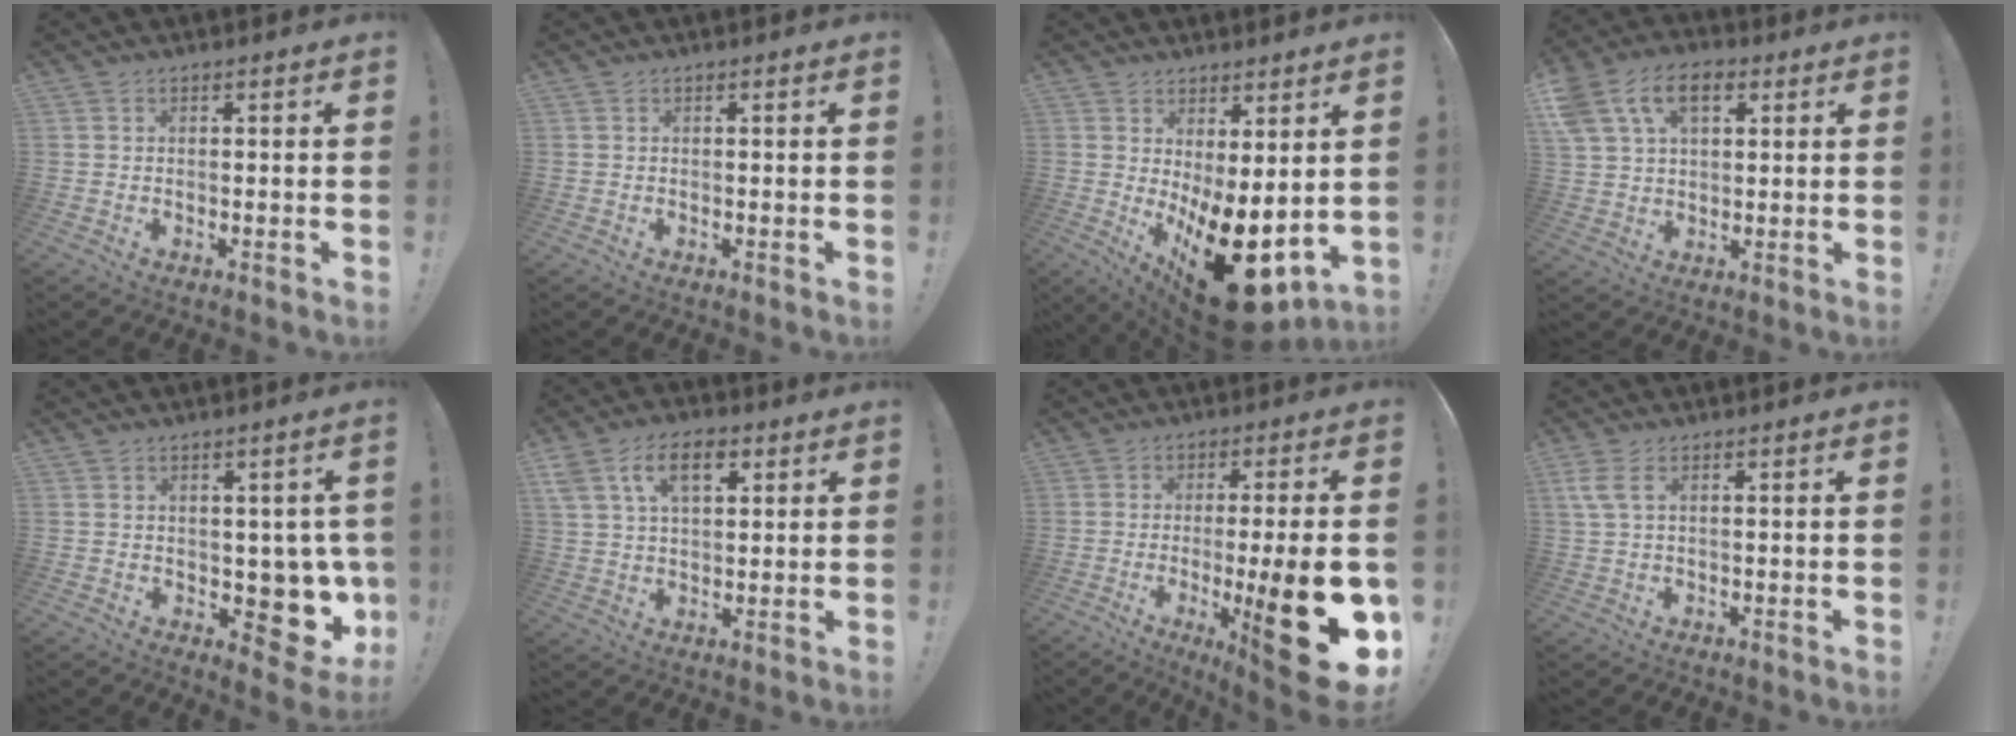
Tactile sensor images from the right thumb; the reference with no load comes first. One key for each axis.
{"total": 0.0}
{"total": 18.3, "fx": -5.0, "fy": 7.4, "fz": 16.0, "tx": -0.208, "ty": 0.021, "tz": -0.056}
{"total": 13.6, "fx": 5.9, "fy": 8.8, "fz": 8.6, "tx": -0.149, "ty": -0.010, "tz": 0.114}
{"total": 8.1, "fx": 1.1, "fy": 6.0, "fz": 5.3, "tx": -0.043, "ty": -0.020, "tz": 0.036}
{"total": 11.1, "fx": 5.0, "fy": 6.4, "fz": 7.6, "tx": -0.126, "ty": 0.007, "tz": 0.093}
{"total": 21.3, "fx": -5.3, "fy": 4.7, "fz": 20.1, "tx": -0.275, "ty": 0.012, "tz": -0.066}
{"total": 3.8, "fx": 1.5, "fy": 1.3, "fz": 3.3, "tx": -0.070, "ty": 0.004, "tz": 0.030}